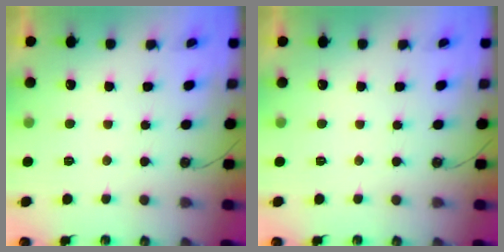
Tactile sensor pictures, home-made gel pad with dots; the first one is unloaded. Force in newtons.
{"total": 0.0}